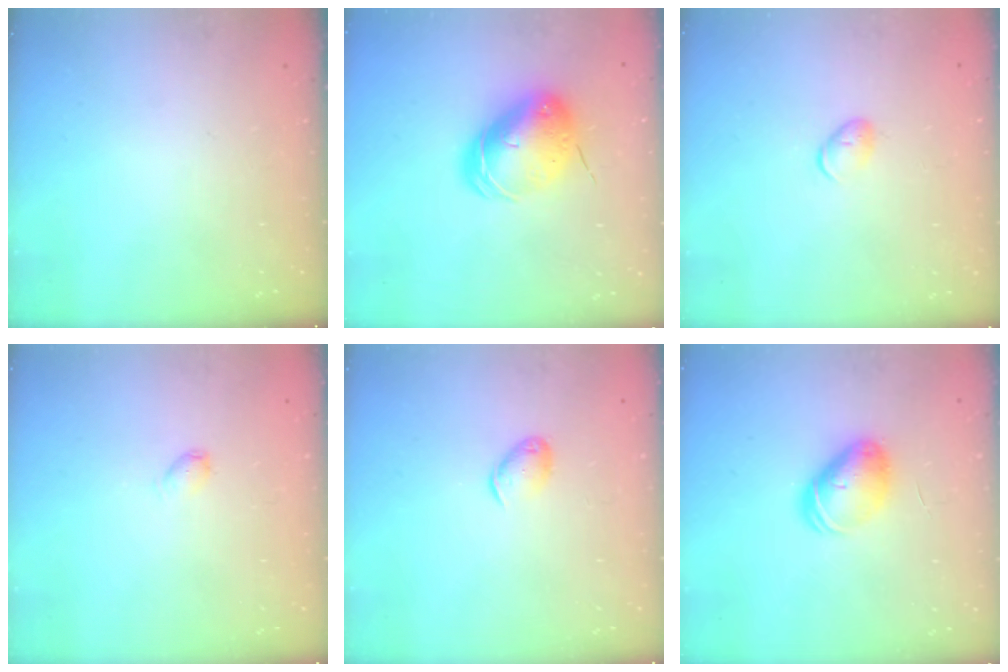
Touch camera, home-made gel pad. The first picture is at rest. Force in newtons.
{"total": 11.2, "press": 11.0, "slide": 1.8}
{"total": 4.7, "press": 4.6, "slide": 0.8}
{"total": 3.1, "press": 3.1, "slide": 0.4}
{"total": 6.4, "press": 6.3, "slide": 1.1}
{"total": 8.1, "press": 8.1, "slide": 0.7}